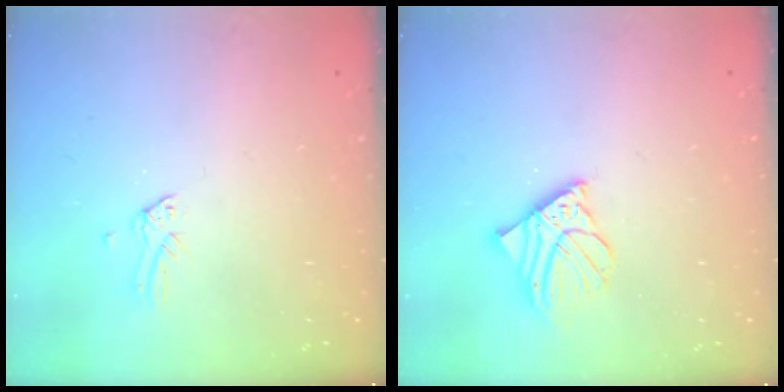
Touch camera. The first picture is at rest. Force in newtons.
{"total": 6.9, "press": 6.9, "slide": 1.0}